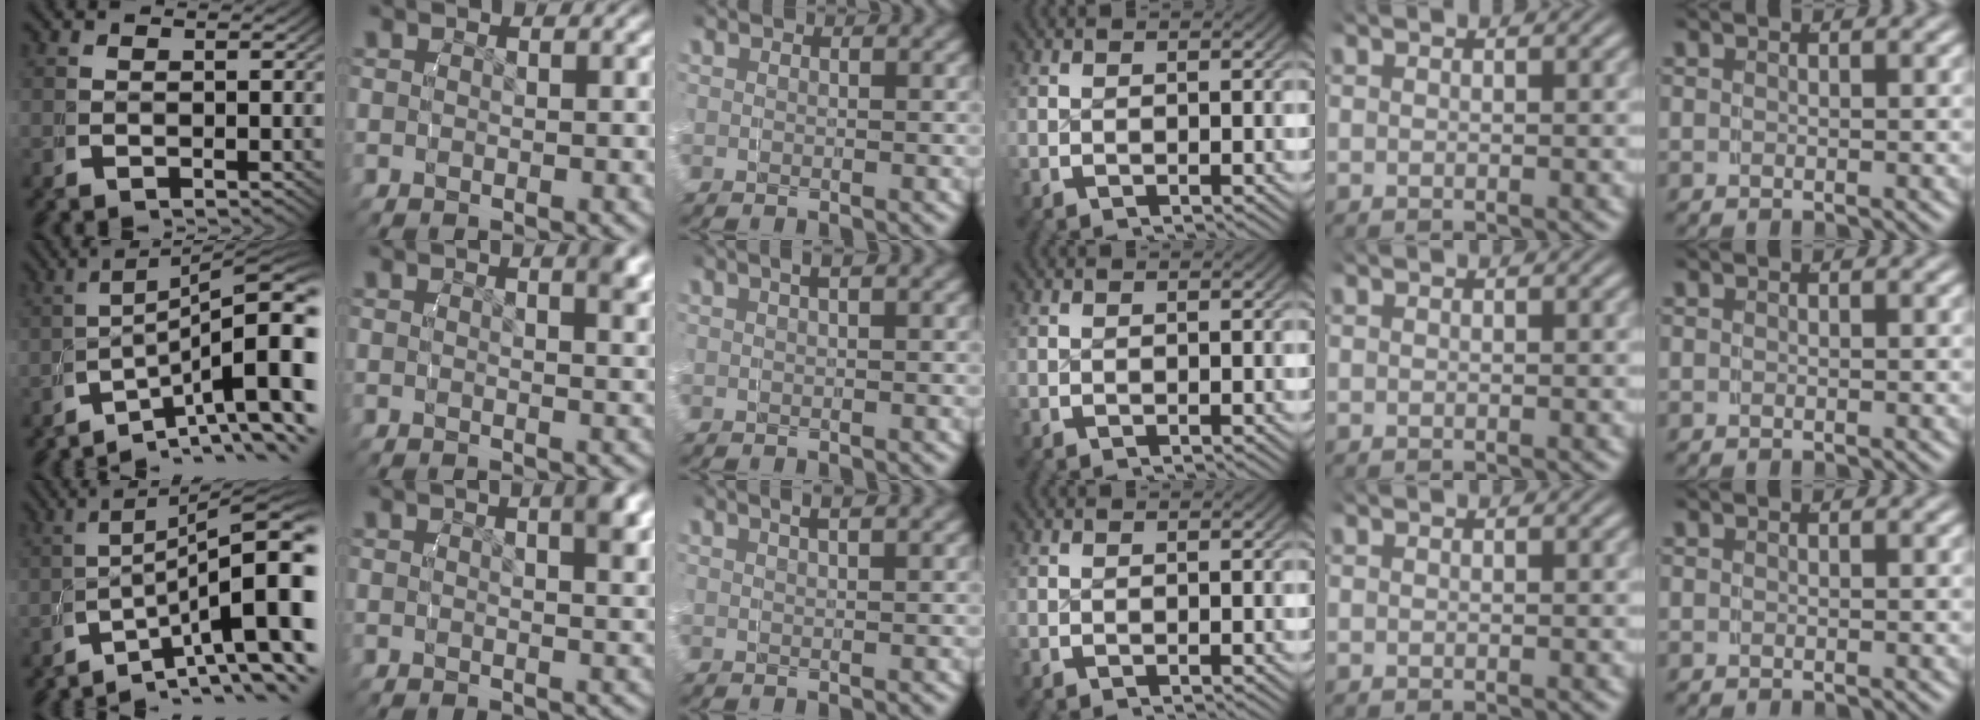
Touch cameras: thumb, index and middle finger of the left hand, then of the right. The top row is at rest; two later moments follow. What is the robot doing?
{"motion": "grasp_and_lifting", "object": "water bottle"}